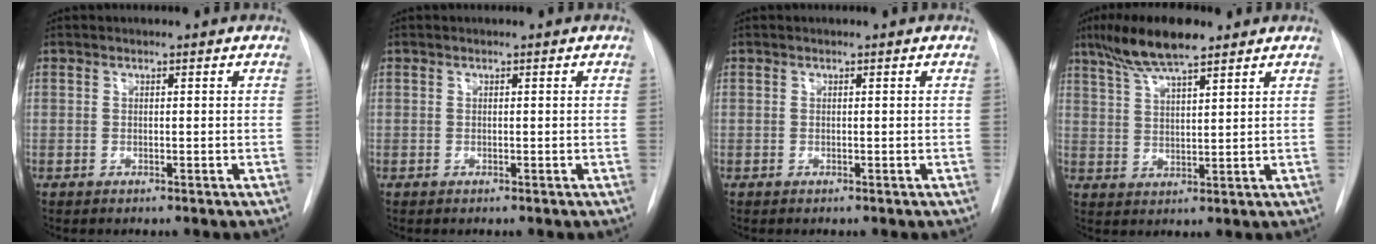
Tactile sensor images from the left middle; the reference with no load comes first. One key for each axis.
{"total": 0.0}
{"total": 0.0}
{"total": 9.5, "fx": 7.0, "fy": 1.4, "fz": 6.2, "tx": -0.123, "ty": 0.013, "tz": 0.127}